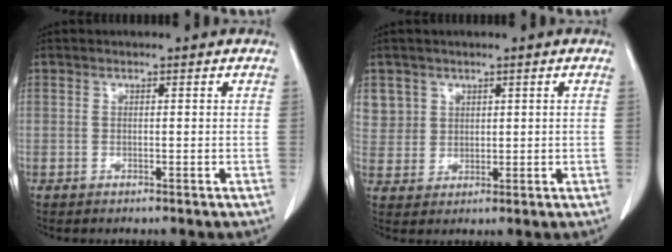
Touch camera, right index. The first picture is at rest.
{"total": 5.0, "force": [2.5, 4.3, -0.1], "torque": [0.014, 0.004, 0.053]}